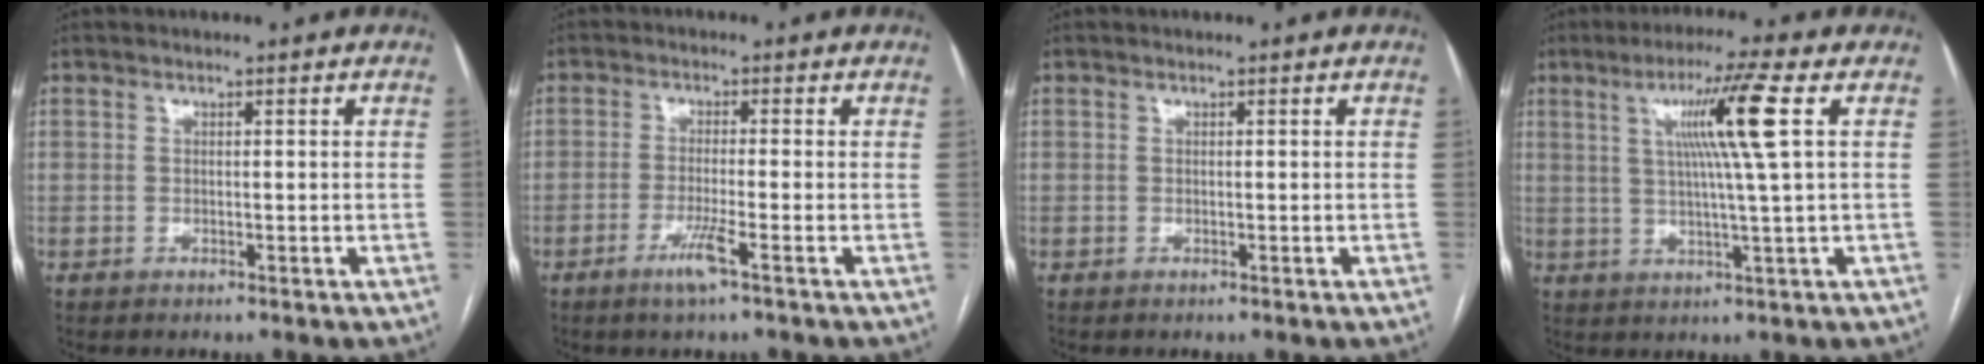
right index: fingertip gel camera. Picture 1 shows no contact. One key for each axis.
{"total": 3.9, "fx": -2.1, "fy": -0.5, "fz": 3.3, "tx": -0.065, "ty": -0.010, "tz": -0.043}
{"total": 0.0}
{"total": 9.5, "fx": 2.7, "fy": -1.8, "fz": 8.9, "tx": -0.152, "ty": 0.004, "tz": 0.051}